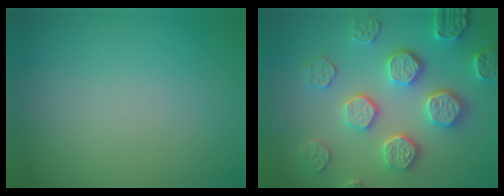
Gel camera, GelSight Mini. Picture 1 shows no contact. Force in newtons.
{"total": 5.7, "press": 5.3, "slide": 1.9}